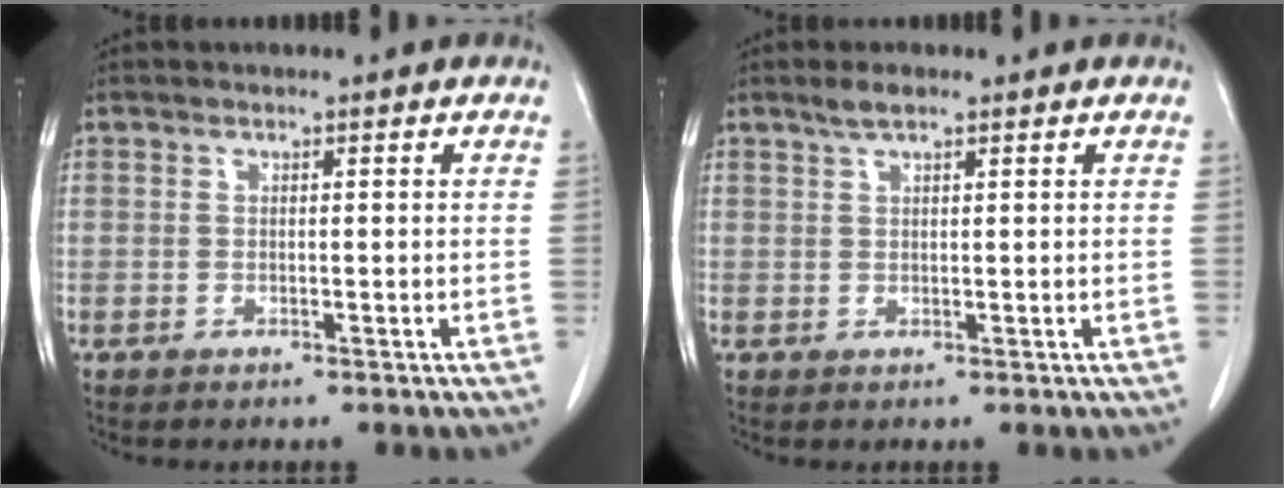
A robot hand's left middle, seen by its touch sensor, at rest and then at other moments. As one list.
[{"total": 2.0, "force": [1.5, 0.4, 1.3], "torque": [-0.029, 0.008, 0.029]}]